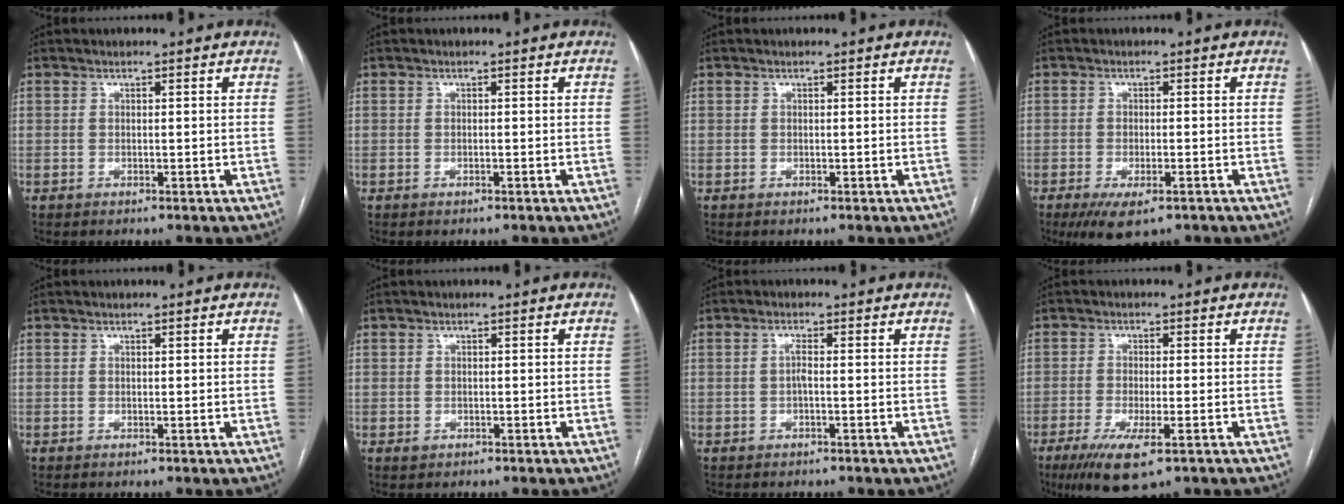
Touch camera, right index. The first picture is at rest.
{"total": 0.0}
{"total": 0.0}
{"total": 6.1, "force": [-3.7, 1.9, 4.4], "torque": [-0.074, -0.014, -0.056]}
{"total": 0.0}
{"total": 1.2, "force": [-0.4, 1.1, 0.2], "torque": [-0.001, 0.004, -0.004]}
{"total": 1.3, "force": [-0.2, 0.1, 1.3], "torque": [-0.025, 0.002, -0.004]}
{"total": 8.3, "force": [-4.7, 1.6, 6.6], "torque": [-0.119, -0.022, -0.075]}